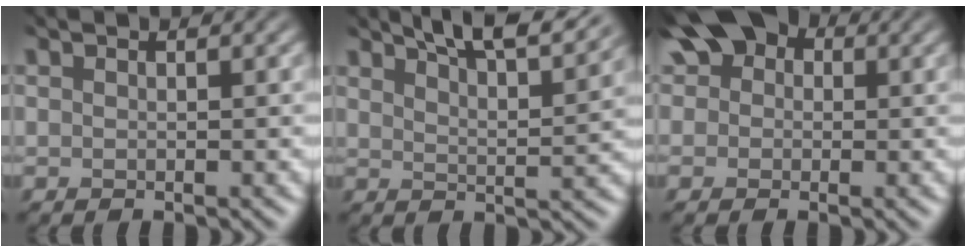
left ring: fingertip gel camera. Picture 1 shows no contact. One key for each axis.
{"total": 8.4, "fx": 6.7, "fy": 2.1, "fz": 4.6, "tx": -0.070, "ty": 0.007, "tz": 0.066}
{"total": 5.4, "fx": 2.2, "fy": 4.1, "fz": 2.7, "tx": -0.076, "ty": 0.008, "tz": 0.024}